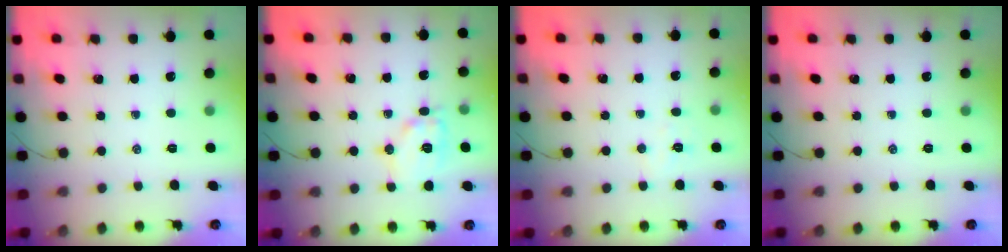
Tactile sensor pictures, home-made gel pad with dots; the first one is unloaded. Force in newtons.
{"total": 11.2, "press": 11.2, "slide": 0.4}
{"total": 3.7, "press": 3.6, "slide": 0.8}
{"total": 0.0}